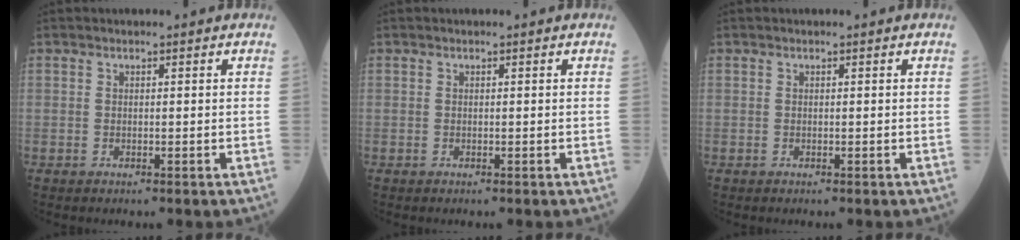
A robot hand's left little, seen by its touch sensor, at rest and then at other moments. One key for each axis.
{"total": 0.0}
{"total": 0.0}